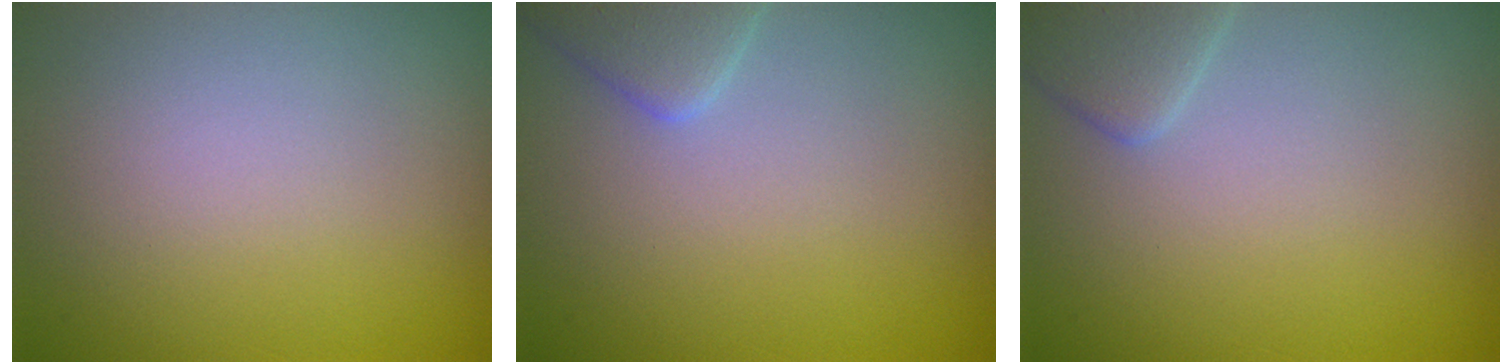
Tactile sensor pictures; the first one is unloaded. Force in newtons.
{"total": 2.7, "press": 2.7, "slide": 0.2}
{"total": 2.3, "press": 2.3, "slide": 0.2}